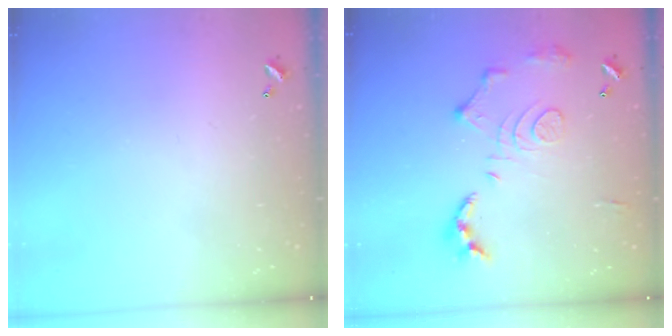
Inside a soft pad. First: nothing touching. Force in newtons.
{"total": 14.2, "press": 14.1, "slide": 1.2}